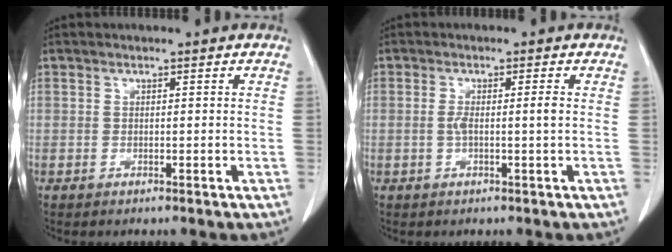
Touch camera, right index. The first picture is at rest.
{"total": 2.3, "force": [0.0, -0.3, 2.2], "torque": [-0.043, -0.001, 0.000]}